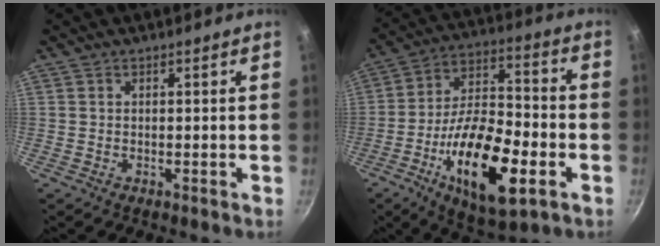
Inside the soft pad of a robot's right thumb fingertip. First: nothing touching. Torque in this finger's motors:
{"motor_torque": [0.17, 0.93, 1.81, -0.99, 0.48]}